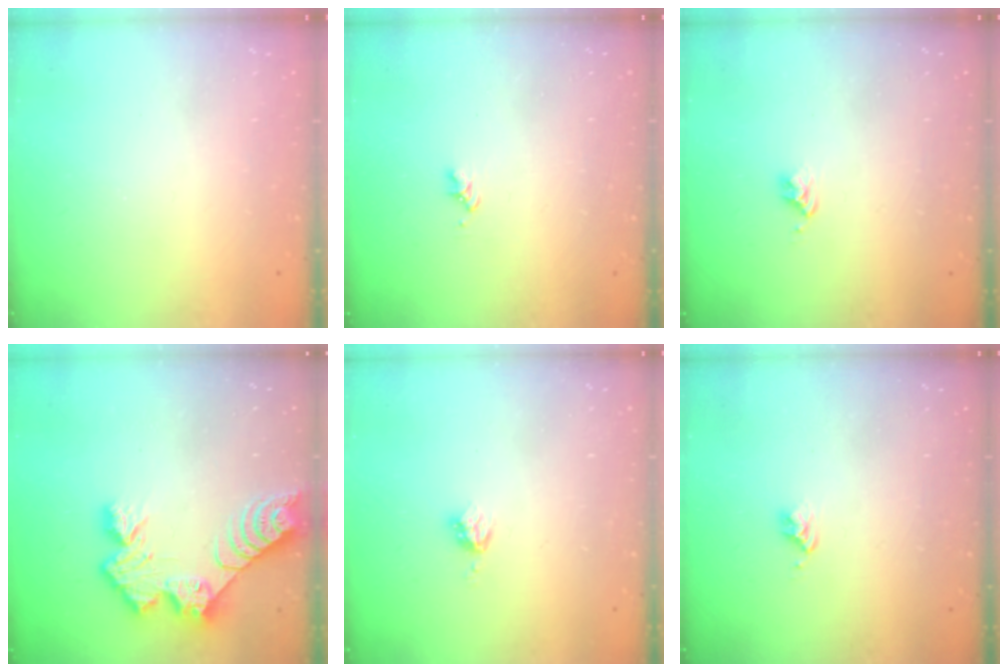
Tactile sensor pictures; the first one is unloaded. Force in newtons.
{"total": 1.6, "press": 1.6, "slide": 0.3}
{"total": 2.7, "press": 2.6, "slide": 0.4}
{"total": 10.9, "press": 10.9, "slide": 0.8}
{"total": 3.4, "press": 3.4, "slide": 0.4}
{"total": 2.7, "press": 2.6, "slide": 0.4}